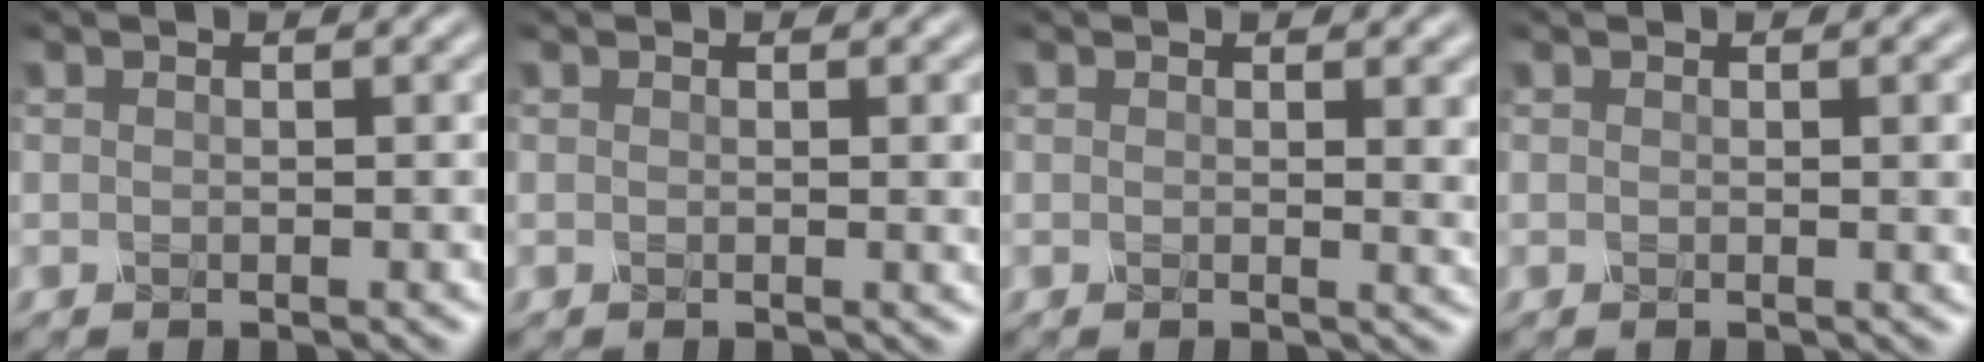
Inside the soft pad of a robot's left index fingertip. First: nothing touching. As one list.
[{"total": 1.2, "force": [0.3, 0.1, 1.1], "torque": [-0.014, -0.005, 0.006]}, {"total": 1.7, "force": [0.7, 0.4, 1.5], "torque": [-0.019, -0.006, 0.013]}, {"total": 1.7, "force": [0.3, 0.3, 1.7], "torque": [-0.019, -0.005, 0.006]}]